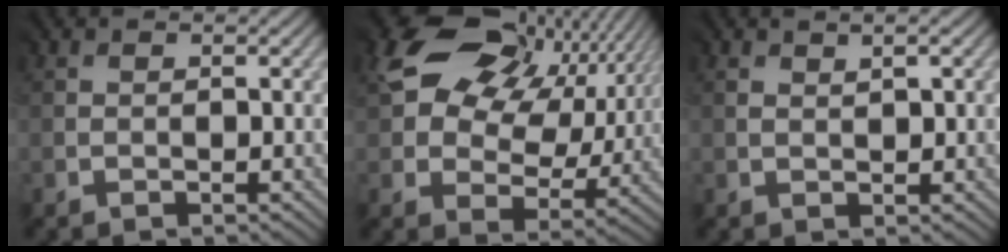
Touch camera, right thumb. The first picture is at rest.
{"total": 15.0, "force": [6.1, 9.2, 10.2], "torque": [-0.202, 0.019, 0.108]}
{"total": 1.4, "force": [1.1, 0.0, 0.8], "torque": [-0.021, -0.001, 0.027]}